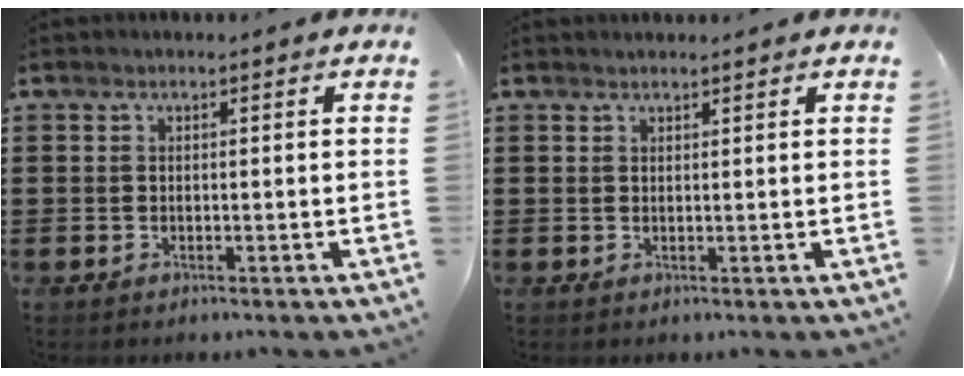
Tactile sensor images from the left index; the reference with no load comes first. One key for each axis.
{"total": 0.8, "fx": 0.8, "fy": 0.0, "fz": 0.2, "tx": -0.005, "ty": -0.002, "tz": 0.016}